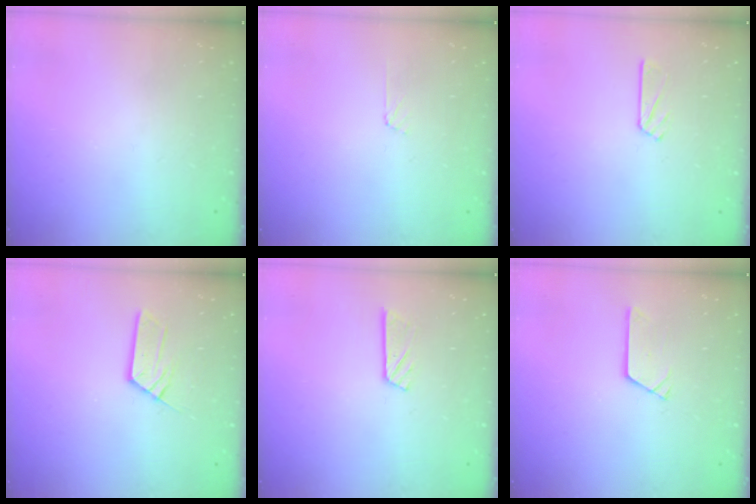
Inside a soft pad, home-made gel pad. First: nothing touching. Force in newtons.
{"total": 3.6, "press": 3.6, "slide": 0.4}
{"total": 3.3, "press": 3.3, "slide": 0.3}
{"total": 5.6, "press": 5.6, "slide": 0.4}
{"total": 4.5, "press": 4.5, "slide": 0.2}
{"total": 2.4, "press": 2.4, "slide": 0.1}